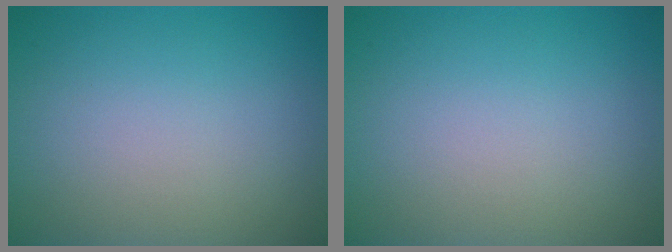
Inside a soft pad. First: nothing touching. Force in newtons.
{"total": 0.0}